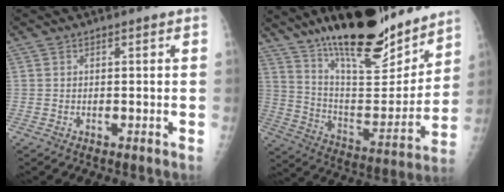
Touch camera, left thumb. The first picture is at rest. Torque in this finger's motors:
{"motor_torque": [0.73, 0.39, 0.29, -0.23, 0.14]}